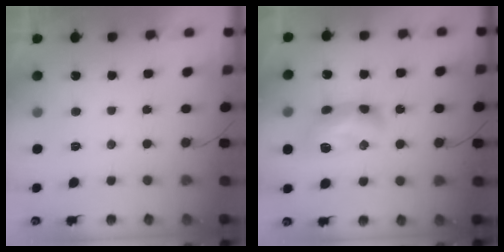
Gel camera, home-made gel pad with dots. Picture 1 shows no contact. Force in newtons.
{"total": 12.7, "press": 12.6, "slide": 0.9}